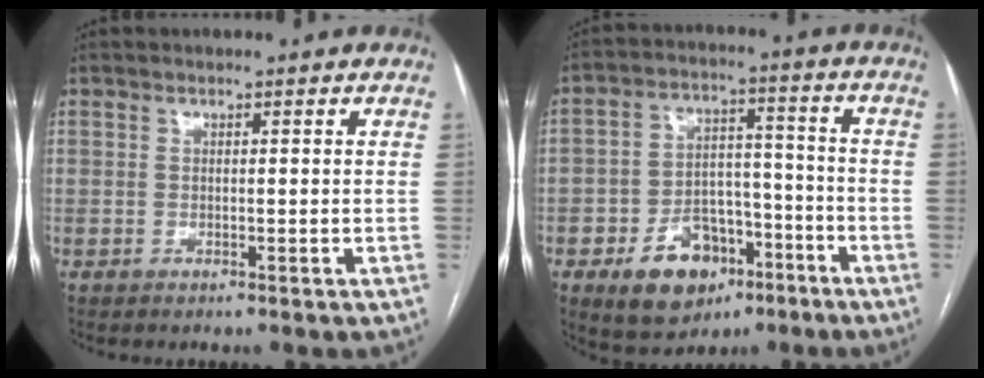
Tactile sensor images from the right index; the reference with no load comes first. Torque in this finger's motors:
{"motor_torque": [-0.12, -0.23, -0.65, -0.21]}